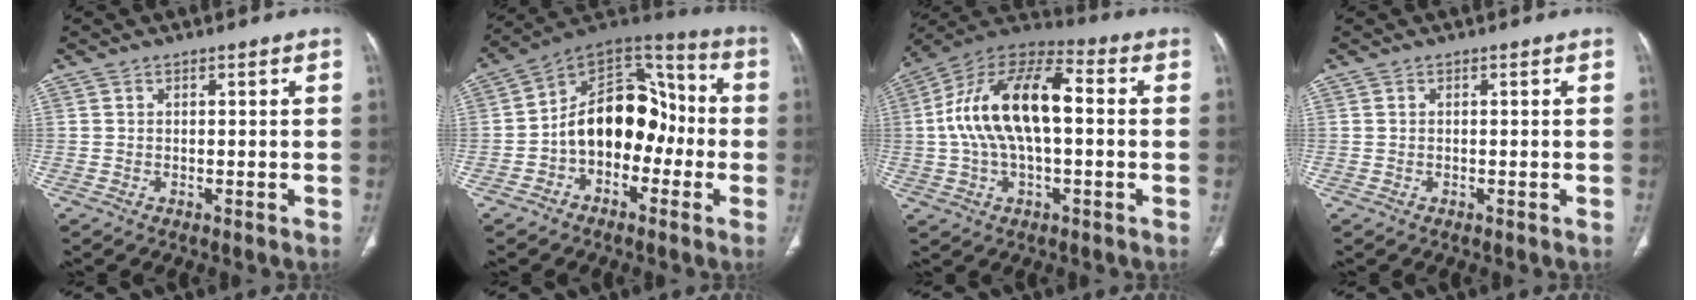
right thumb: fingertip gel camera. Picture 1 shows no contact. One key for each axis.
{"total": 16.6, "fx": -3.0, "fy": 11.4, "fz": 11.6, "tx": -0.140, "ty": 0.065, "tz": -0.060}
{"total": 18.7, "fx": 1.0, "fy": 9.3, "fz": 16.2, "tx": -0.298, "ty": 0.040, "tz": 0.011}
{"total": 0.0}